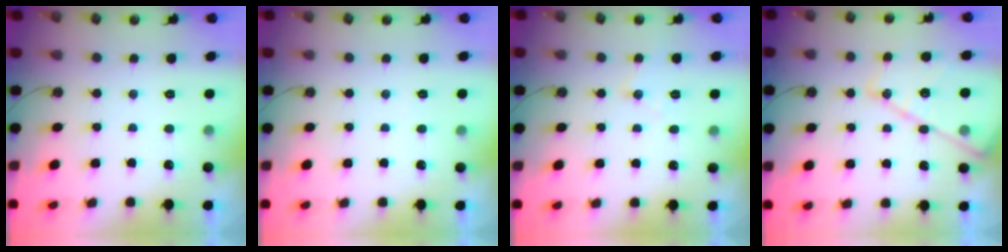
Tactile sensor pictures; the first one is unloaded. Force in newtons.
{"total": 2.7, "press": 2.7, "slide": 0.5}
{"total": 7.8, "press": 7.8, "slide": 0.4}
{"total": 16.2, "press": 16.2, "slide": 1.2}